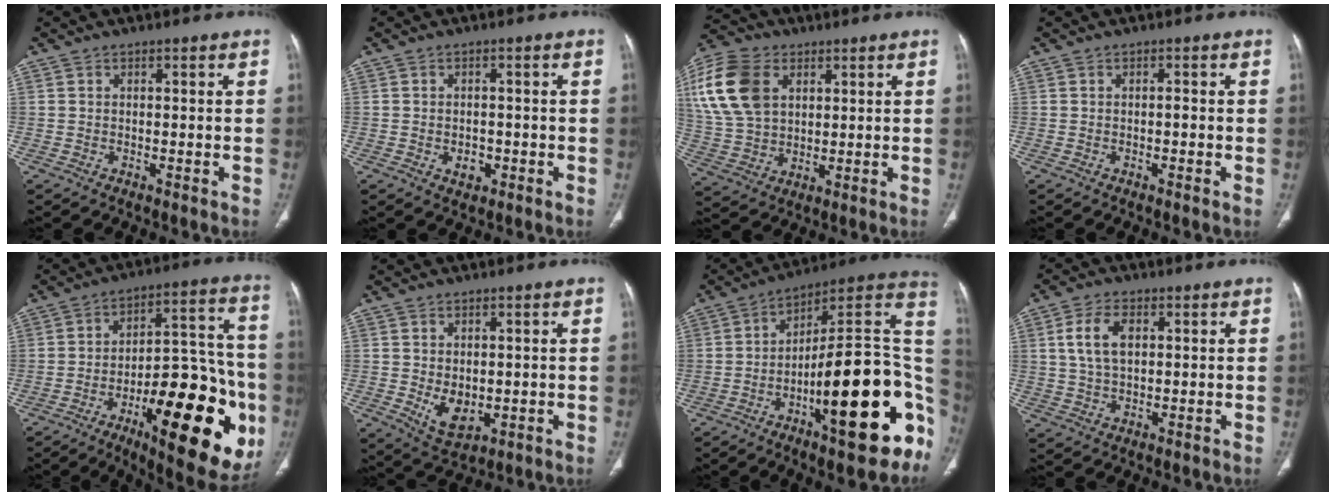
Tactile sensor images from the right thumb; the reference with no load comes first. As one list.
[{"total": 2.9, "force": [-0.9, 2.1, 1.7], "torque": [-0.013, 0.005, -0.007]}, {"total": 16.5, "force": [5.3, 11.4, 10.8], "torque": [-0.220, 0.000, 0.106]}, {"total": 0.9, "force": [-0.2, 0.3, 0.9], "torque": [-0.011, 0.002, -0.004]}, {"total": 29.0, "force": [-10.2, 10.7, 24.9], "torque": [-0.299, 0.046, -0.136]}, {"total": 6.1, "force": [-0.4, 3.9, 4.6], "torque": [-0.062, -0.014, 0.010]}, {"total": 27.7, "force": [-8.3, 8.5, 25.0], "torque": [-0.274, 0.048, -0.118]}, {"total": 6.6, "force": [1.6, 3.8, 5.2], "torque": [-0.104, 0.002, 0.030]}]